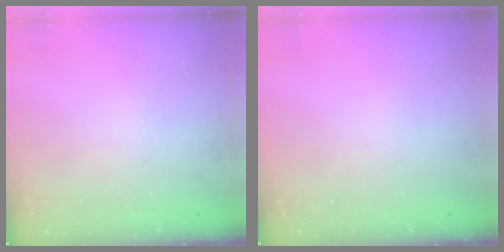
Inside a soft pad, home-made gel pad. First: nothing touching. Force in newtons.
{"total": 0.0}